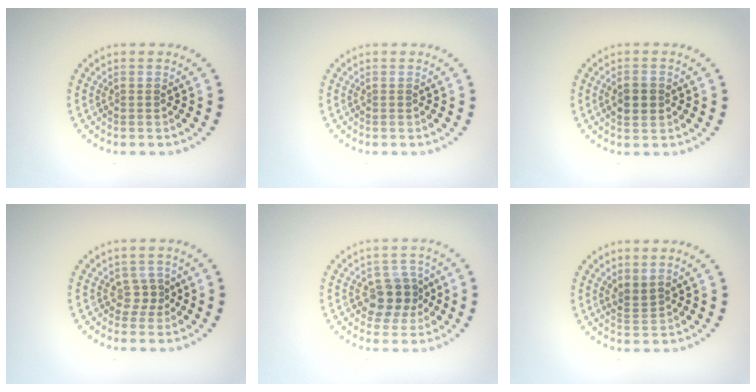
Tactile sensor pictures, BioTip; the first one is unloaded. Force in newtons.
{"total": 0.0}
{"total": 2.3, "press": 2.3, "slide": 0.1}
{"total": 1.4, "press": 0.9, "slide": 1.0}
{"total": 3.7, "press": 3.5, "slide": 1.2}
{"total": 1.5, "press": 1.2, "slide": 1.0}